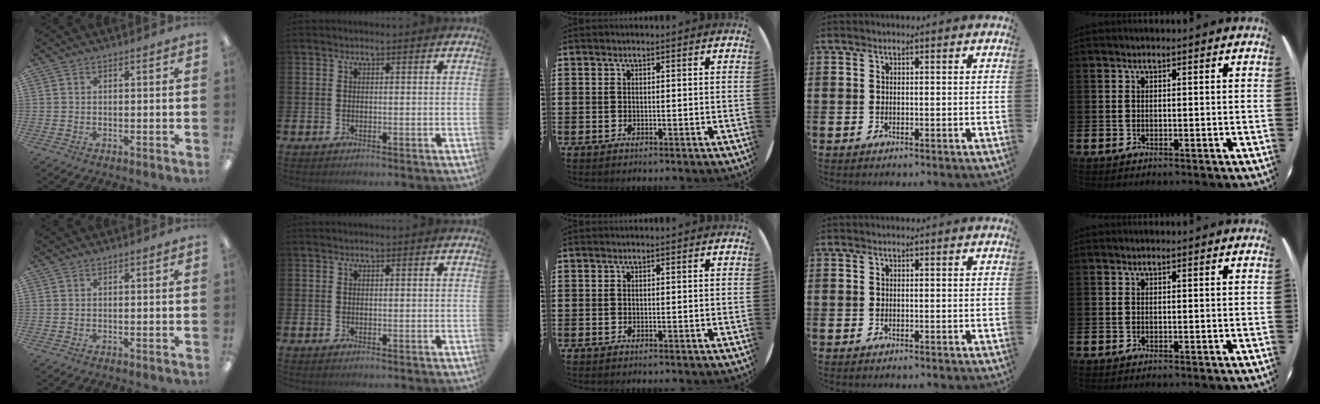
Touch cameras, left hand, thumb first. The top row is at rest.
{}